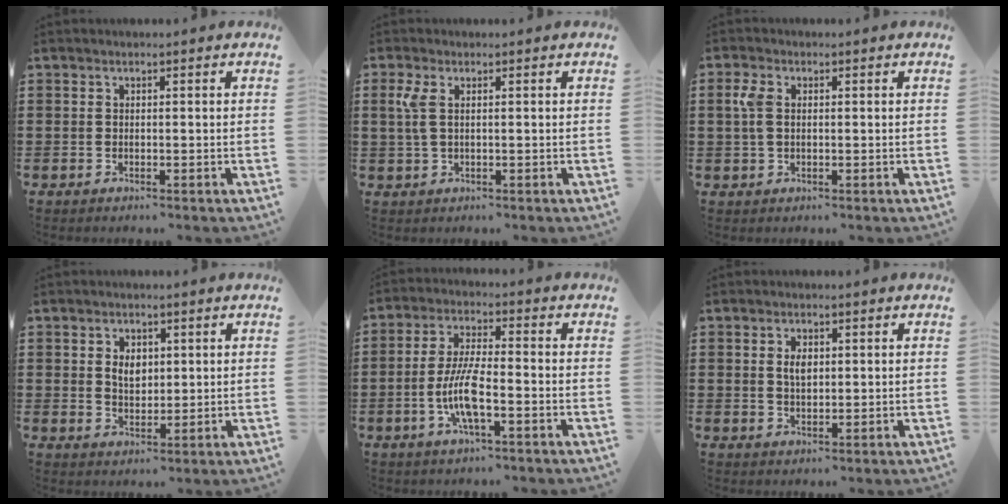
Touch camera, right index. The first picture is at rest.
{"total": 2.9, "force": [0.7, 1.1, 2.6], "torque": [-0.070, 0.000, 0.008]}
{"total": 3.6, "force": [0.7, 2.1, 2.8], "torque": [-0.076, 0.004, 0.006]}
{"total": 3.3, "force": [0.8, 2.2, 2.3], "torque": [-0.044, 0.005, 0.012]}
{"total": 7.7, "force": [-2.4, 1.9, 7.0], "torque": [-0.158, -0.011, -0.053]}
{"total": 2.6, "force": [0.6, 1.3, 2.1], "torque": [-0.036, 0.004, 0.007]}